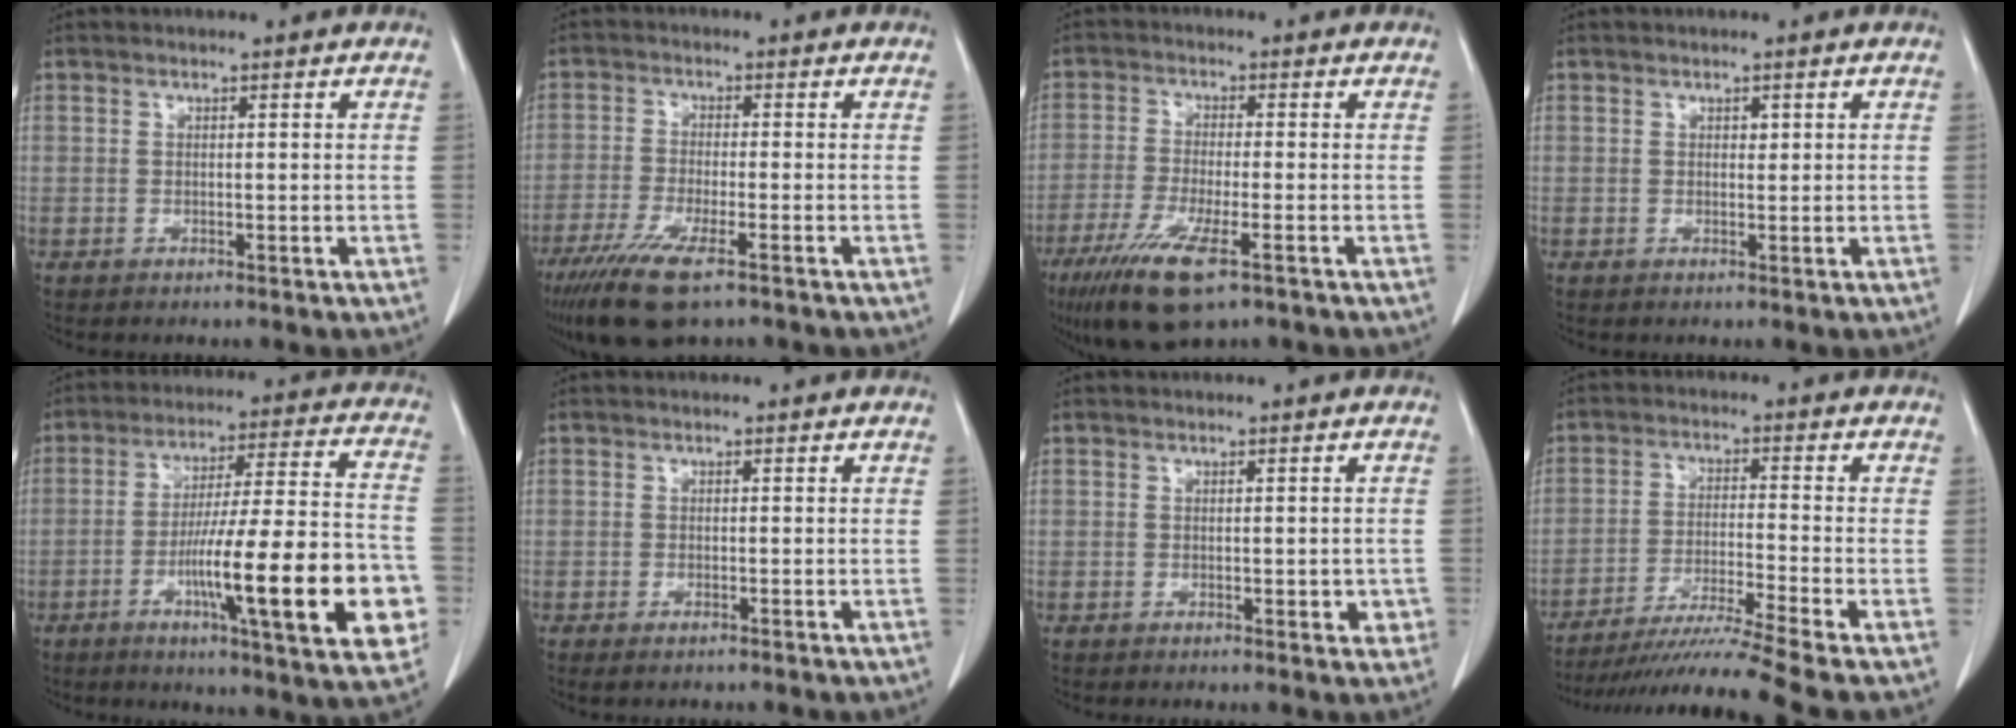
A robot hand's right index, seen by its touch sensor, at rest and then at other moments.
{"total": 9.3, "force": [-6.0, 1.4, 6.9], "torque": [-0.130, -0.025, -0.102]}
{"total": 10.0, "force": [-5.7, 1.5, 8.0], "torque": [-0.157, -0.028, -0.099]}
{"total": 0.7, "force": [0.3, 0.4, 0.4], "torque": [-0.003, -0.001, 0.005]}
{"total": 22.1, "force": [-6.4, 2.2, 21.0], "torque": [-0.275, -0.001, -0.091]}
{"total": 0.9, "force": [-0.7, 0.1, 0.6], "torque": [-0.012, -0.003, -0.009]}
{"total": 2.5, "force": [-0.3, 1.4, 2.1], "torque": [-0.016, 0.004, 0.000]}
{"total": 12.9, "force": [-10.8, -3.3, 6.3], "torque": [-0.087, -0.027, -0.171]}